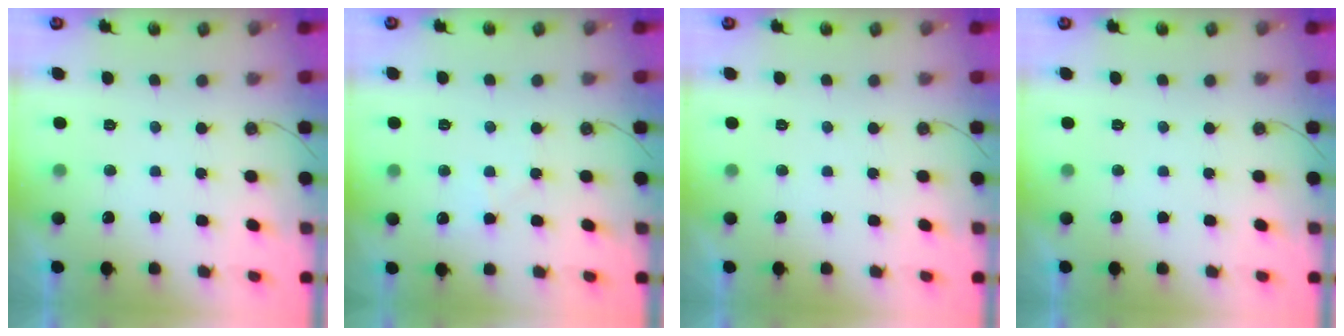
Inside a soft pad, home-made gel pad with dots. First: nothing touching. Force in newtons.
{"total": 4.8, "press": 4.7, "slide": 0.6}
{"total": 0.0}
{"total": 0.0}